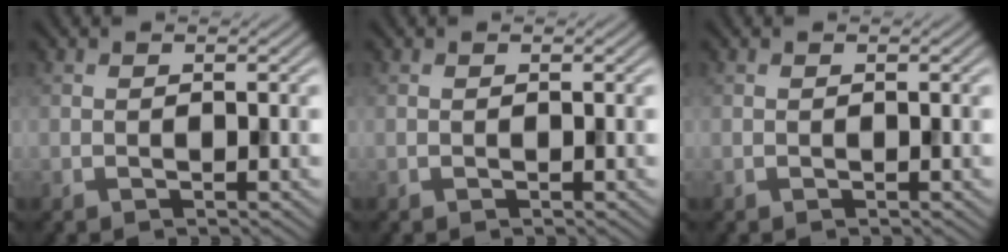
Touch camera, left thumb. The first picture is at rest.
{"total": 0.0}
{"total": 0.0}